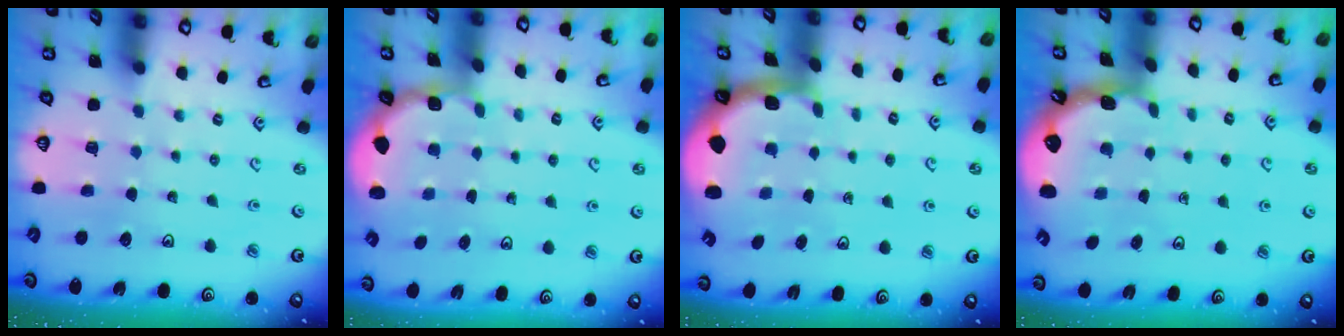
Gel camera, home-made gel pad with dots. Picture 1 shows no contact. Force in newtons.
{"total": 1.9, "press": 1.8, "slide": 0.7}
{"total": 1.5, "press": 1.5, "slide": 0.3}
{"total": 1.4, "press": 1.4, "slide": 0.1}